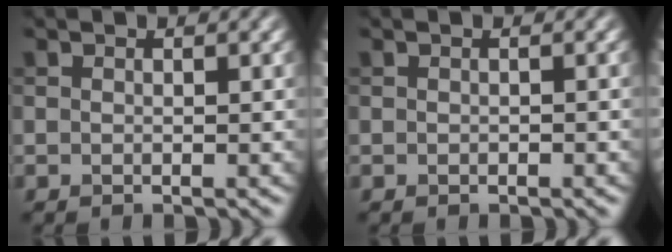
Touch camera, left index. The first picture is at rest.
{"total": 0.0}